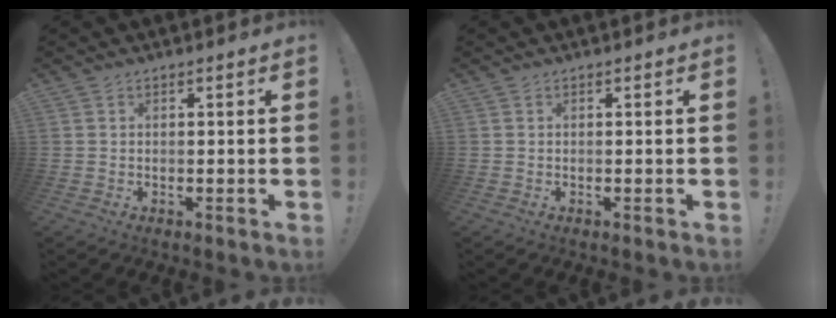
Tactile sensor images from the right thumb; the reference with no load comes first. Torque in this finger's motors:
{"motor_torque": [0.00, 0.00, 0.00, 0.00, 0.02]}